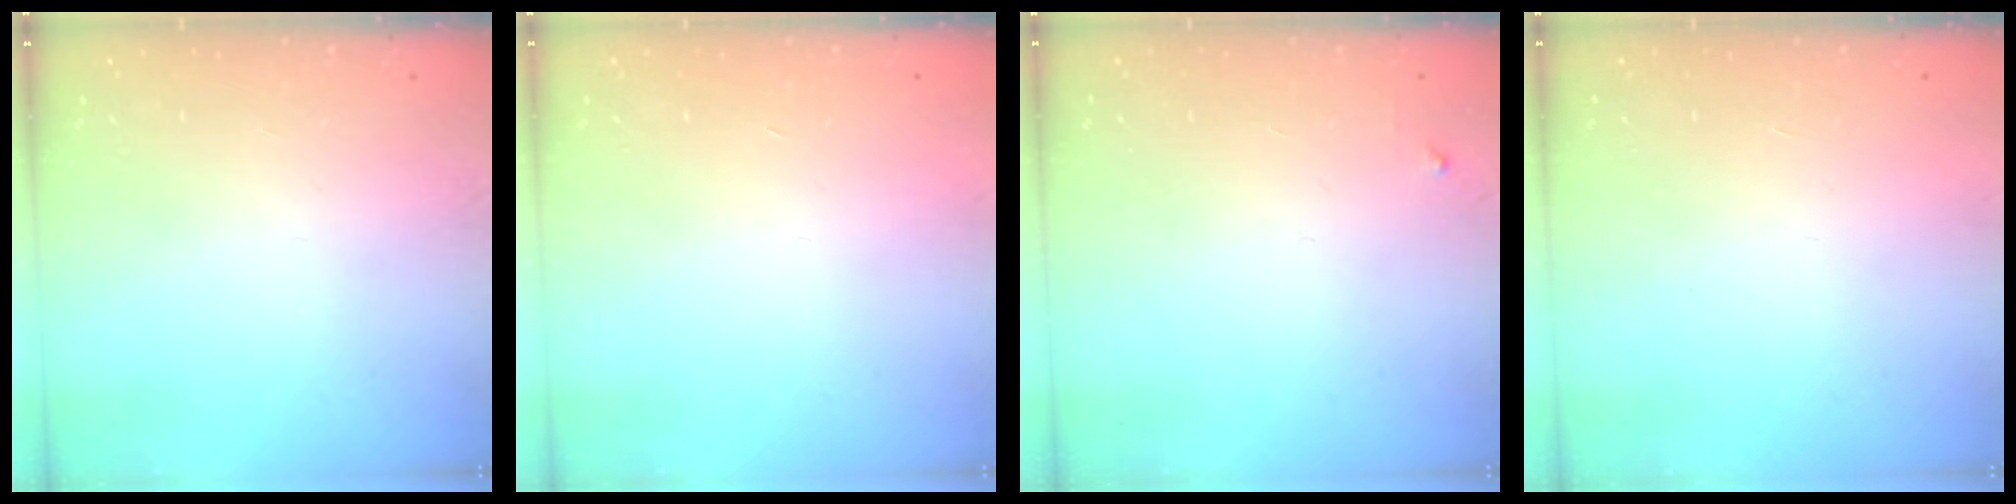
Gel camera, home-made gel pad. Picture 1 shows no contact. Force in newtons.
{"total": 1.7, "press": 1.7, "slide": 0.1}
{"total": 3.5, "press": 3.4, "slide": 0.4}
{"total": 1.5, "press": 1.5, "slide": 0.1}